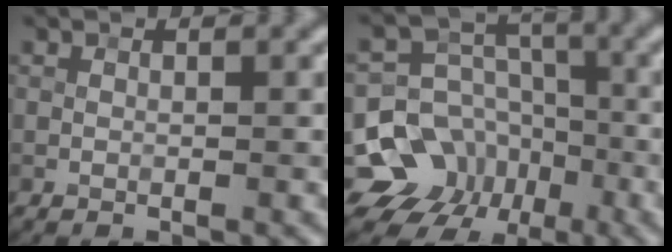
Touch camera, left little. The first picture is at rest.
{"total": 9.8, "force": [-4.9, 8.2, 2.5], "torque": [-0.040, 0.002, -0.099]}